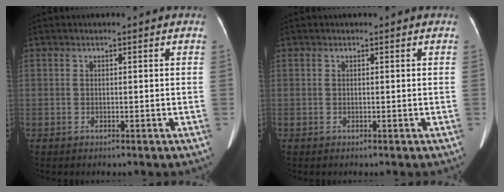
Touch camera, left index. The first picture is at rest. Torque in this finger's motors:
{"motor_torque": [0.00, 0.00, 0.00, 0.01]}